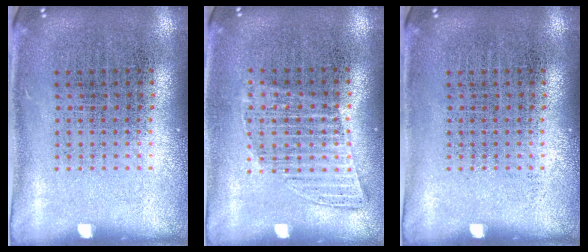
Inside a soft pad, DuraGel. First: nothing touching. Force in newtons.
{"total": 1.0, "press": 1.0, "slide": 0.4}
{"total": 0.0}